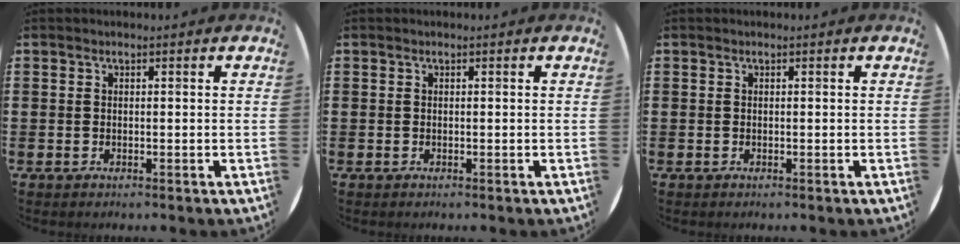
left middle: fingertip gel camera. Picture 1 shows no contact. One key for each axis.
{"total": 0.0}
{"total": 0.0}